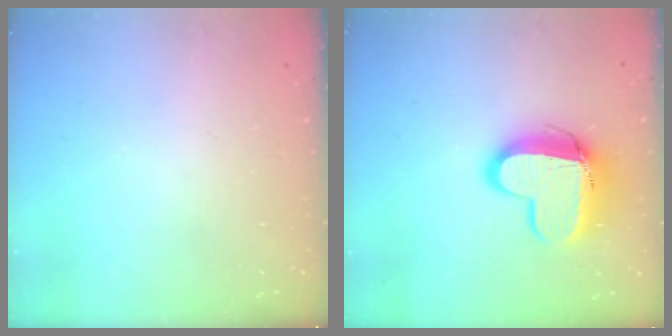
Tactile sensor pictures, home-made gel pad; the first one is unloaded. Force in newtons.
{"total": 14.1, "press": 14.1, "slide": 1.1}